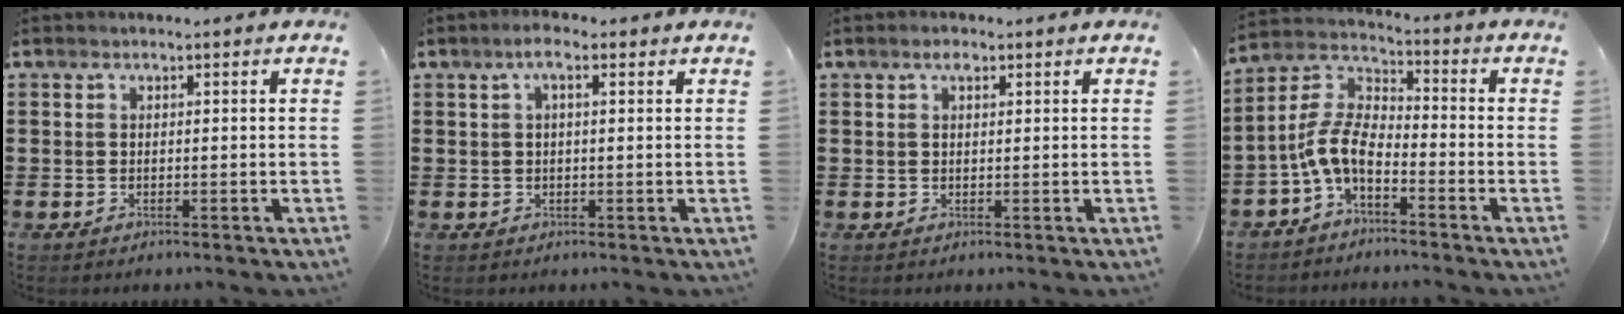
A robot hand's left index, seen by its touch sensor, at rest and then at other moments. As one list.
[{"total": 2.8, "force": [1.1, 0.9, 2.4], "torque": [-0.051, 0.010, 0.016]}, {"total": 1.5, "force": [0.8, 0.8, 1.0], "torque": [-0.025, 0.005, 0.013]}, {"total": 7.4, "force": [-4.2, 3.0, 5.3], "torque": [-0.136, -0.010, -0.091]}]